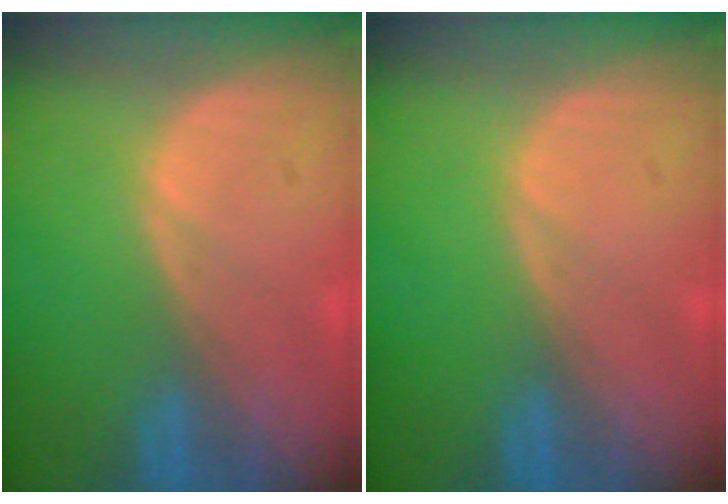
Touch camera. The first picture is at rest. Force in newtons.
{"total": 0.0}